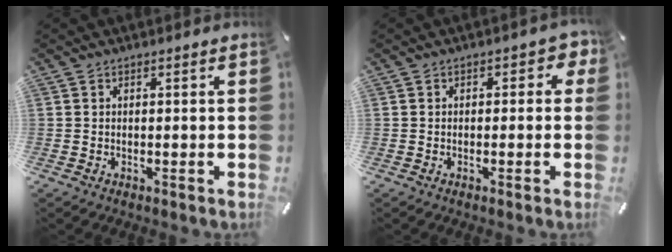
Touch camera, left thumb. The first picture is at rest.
{"total": 2.5, "force": [-0.7, 1.7, 1.8], "torque": [-0.028, 0.008, -0.017]}